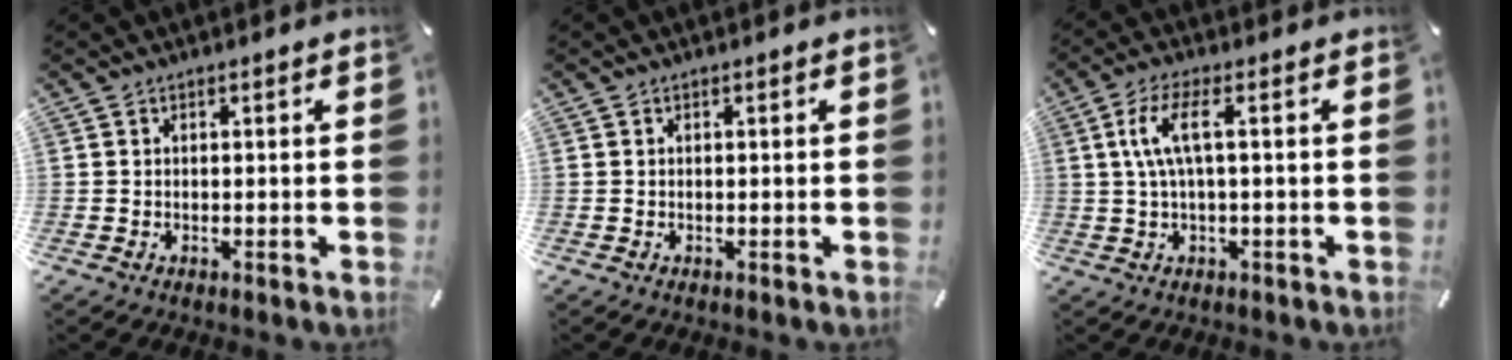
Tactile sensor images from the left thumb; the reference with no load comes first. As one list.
[{"total": 0.0}, {"total": 7.5, "force": [1.2, 2.0, 7.1], "torque": [-0.149, 0.000, 0.015]}]